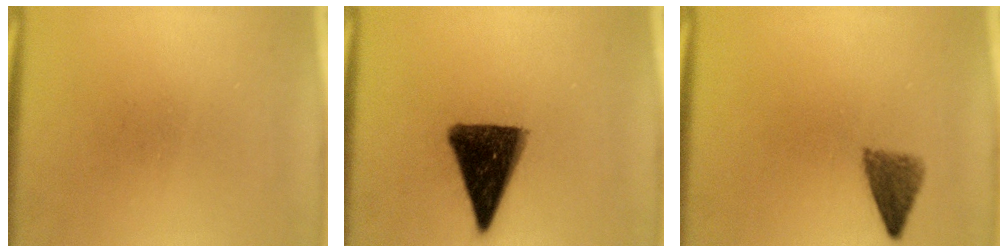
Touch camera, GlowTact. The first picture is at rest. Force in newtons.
{"total": 13.0}
{"total": 3.3}